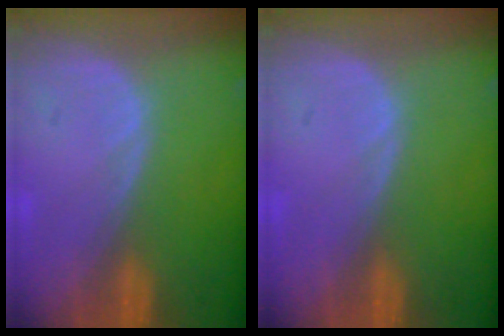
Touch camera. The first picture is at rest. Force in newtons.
{"total": 0.0}